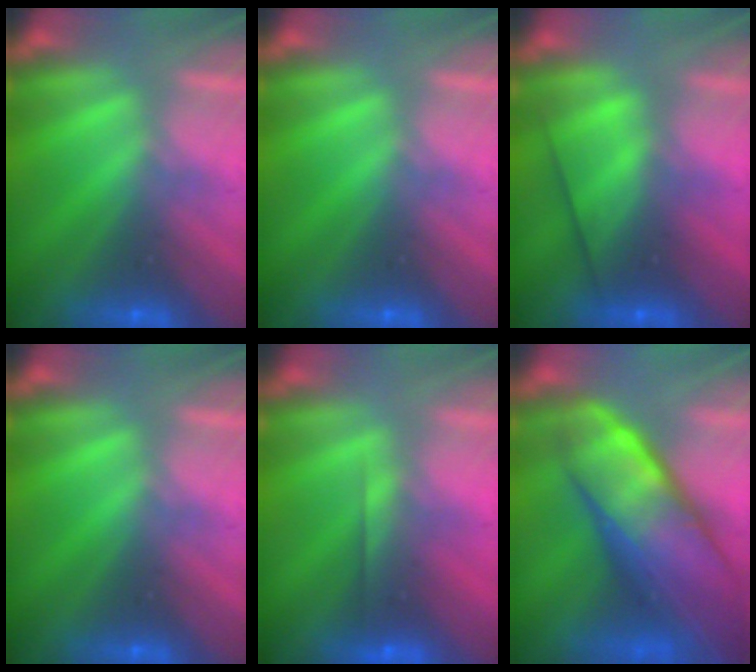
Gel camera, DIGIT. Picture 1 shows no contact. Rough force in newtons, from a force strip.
{"total": 0.0}
{"total": 2.7}
{"total": 0.0}
{"total": 2.6}
{"total": 11.2}